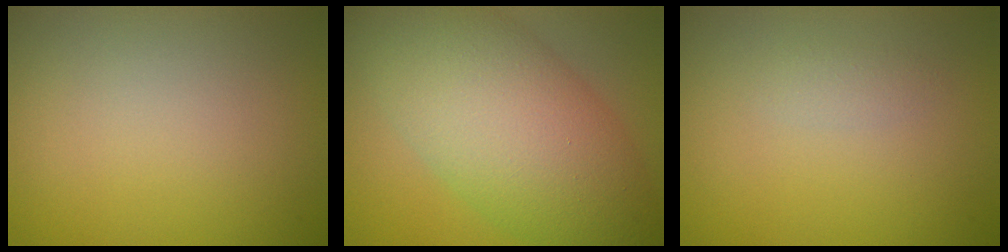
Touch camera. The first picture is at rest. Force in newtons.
{"total": 10.5, "press": 10.5, "slide": 0.1}
{"total": 0.8, "press": 0.8, "slide": 0.0}